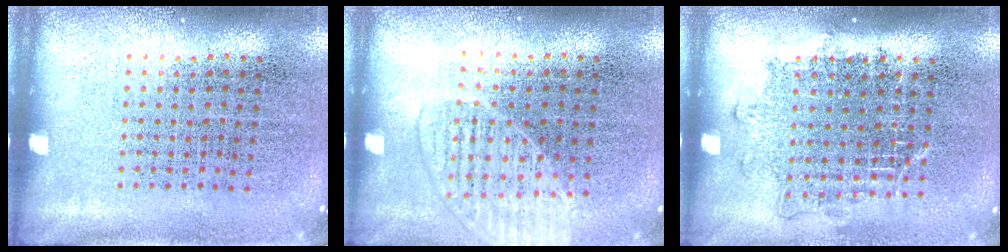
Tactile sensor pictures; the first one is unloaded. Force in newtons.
{"total": 1.5, "press": 1.4, "slide": 0.4}
{"total": 1.2, "press": 1.1, "slide": 0.6}